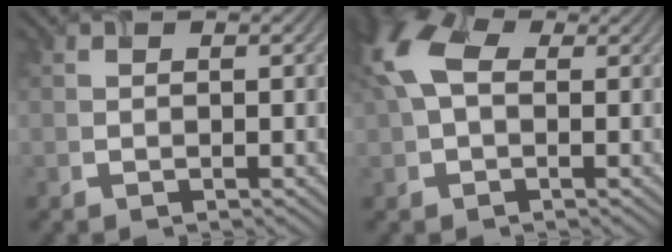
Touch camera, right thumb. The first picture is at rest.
{"total": 7.7, "force": [1.7, 4.9, 5.8], "torque": [-0.161, 0.017, 0.027]}